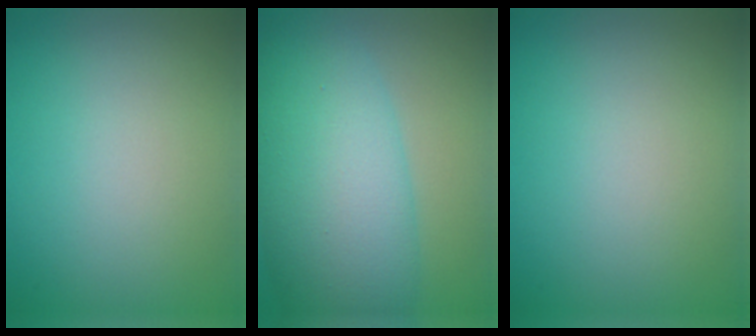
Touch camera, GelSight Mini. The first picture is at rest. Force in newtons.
{"total": 10.4, "press": 10.4, "slide": 0.4}
{"total": 0.0}